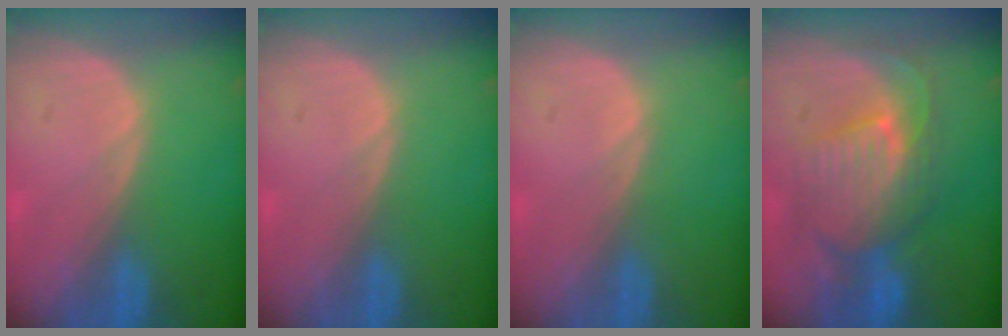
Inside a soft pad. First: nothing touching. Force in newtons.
{"total": 0.0}
{"total": 0.0}
{"total": 9.8, "press": 9.0, "slide": 3.9}